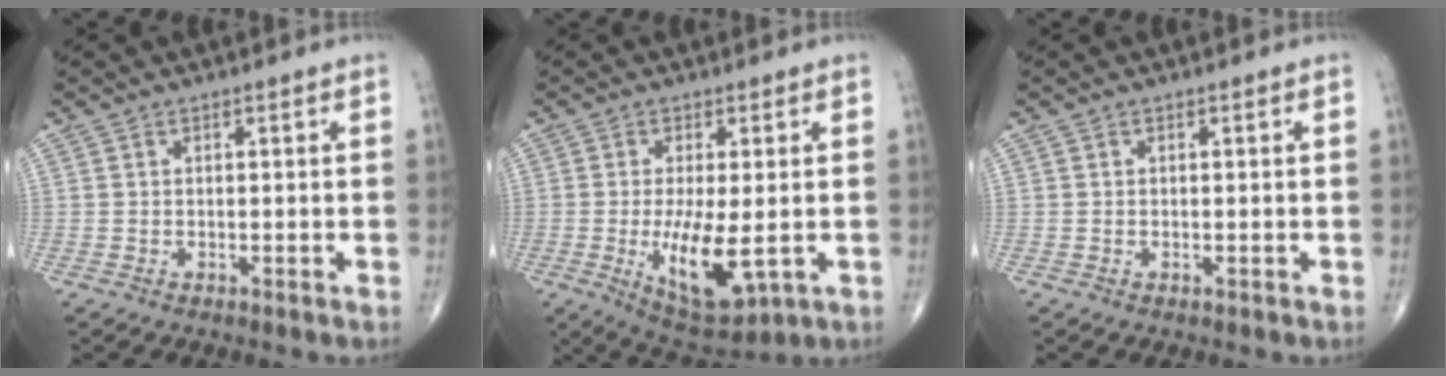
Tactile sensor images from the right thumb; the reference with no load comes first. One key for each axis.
{"total": 11.1, "fx": -1.9, "fy": 4.0, "fz": 10.1, "tx": -0.171, "ty": -0.025, "tz": -0.018}
{"total": 0.0}